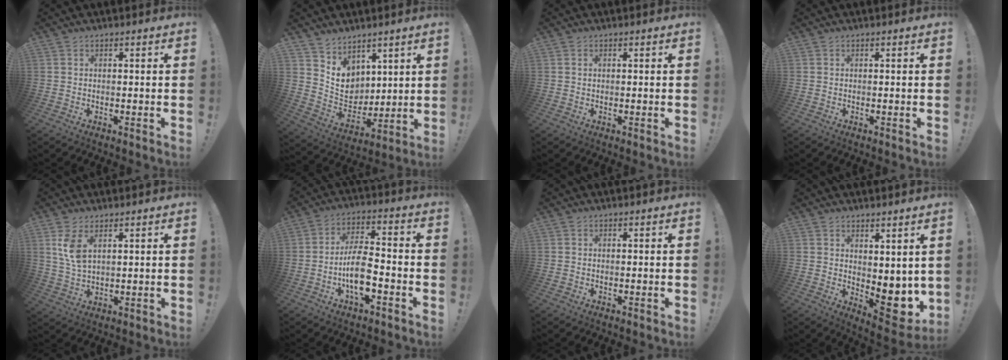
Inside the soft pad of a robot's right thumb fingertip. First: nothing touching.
{"total": 8.7, "force": [6.4, 5.9, 1.0], "torque": [-0.028, -0.072, 0.132]}
{"total": 0.6, "force": [0.3, 0.4, 0.3], "torque": [-0.007, 0.001, 0.006]}
{"total": 0.0}
{"total": 6.8, "force": [3.5, 3.2, 4.9], "torque": [-0.084, -0.020, 0.060]}
{"total": 11.2, "force": [-4.2, 5.1, 9.0], "torque": [-0.171, 0.014, -0.076]}
{"total": 0.0}
{"total": 8.1, "force": [1.0, 4.8, 6.4], "torque": [-0.049, -0.031, 0.029]}